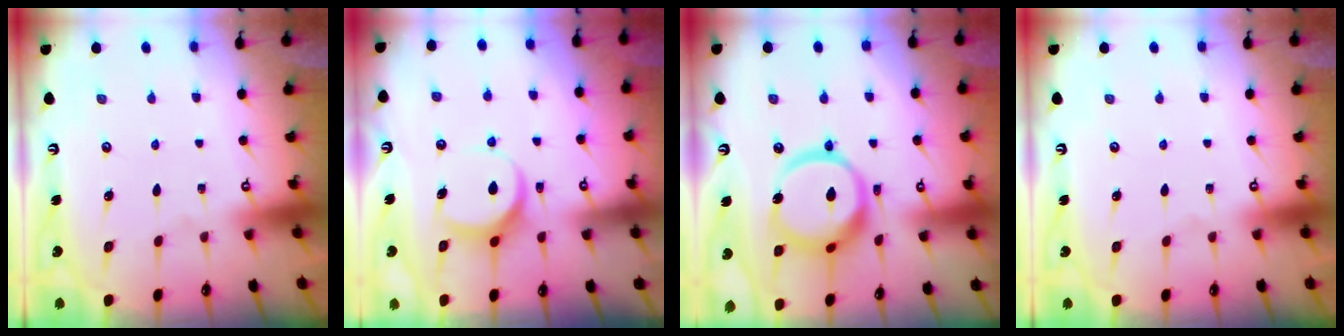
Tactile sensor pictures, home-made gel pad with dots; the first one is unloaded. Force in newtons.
{"total": 8.2, "press": 8.2, "slide": 0.4}
{"total": 18.1, "press": 18.0, "slide": 1.9}
{"total": 0.0}